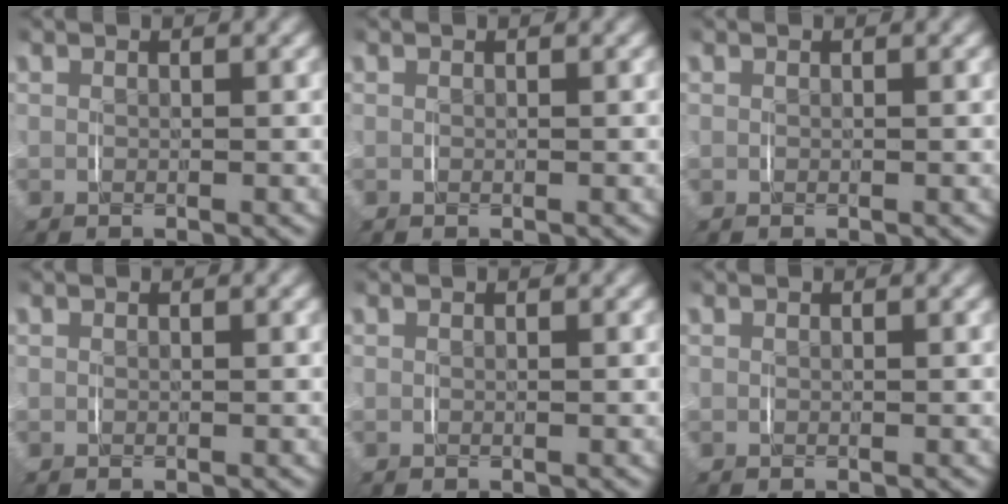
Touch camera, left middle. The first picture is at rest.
{"total": 0.0}
{"total": 0.0}
{"total": 0.0}
{"total": 0.0}
{"total": 0.0}